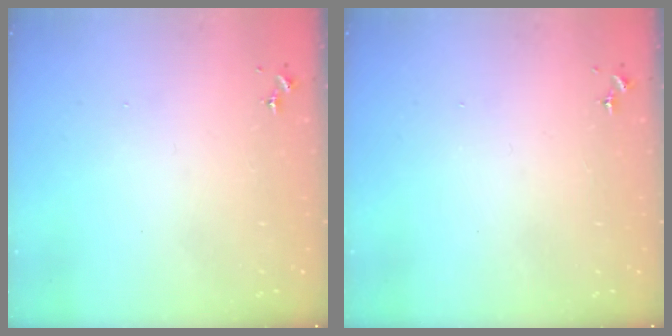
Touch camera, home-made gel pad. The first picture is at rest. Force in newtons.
{"total": 0.0}